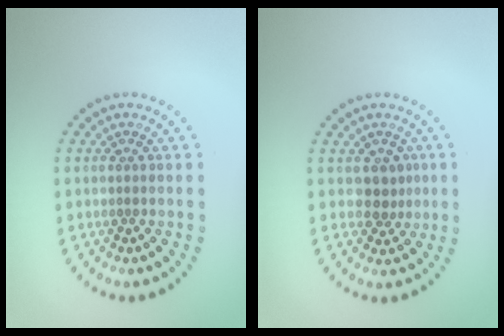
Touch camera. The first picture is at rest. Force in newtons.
{"total": 2.0, "press": 1.5, "slide": 1.3}